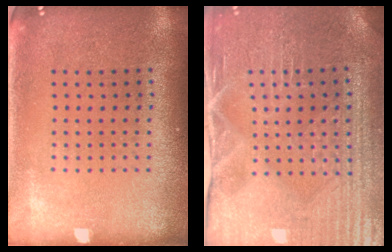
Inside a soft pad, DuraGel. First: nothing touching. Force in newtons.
{"total": 4.2, "press": 4.1, "slide": 0.9}